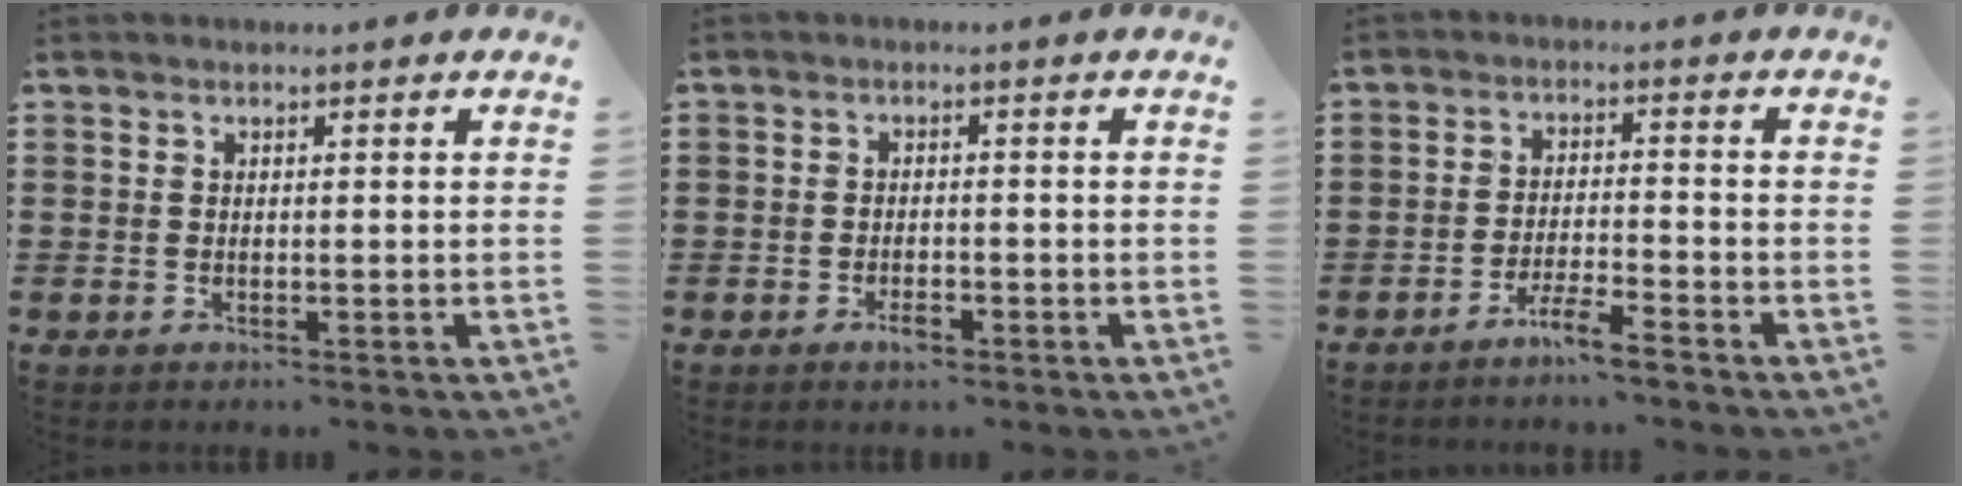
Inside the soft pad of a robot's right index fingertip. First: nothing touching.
{"total": 2.2, "force": [-1.3, 0.8, 1.5], "torque": [-0.030, 0.001, -0.025]}
{"total": 4.2, "force": [-3.6, -0.1, 2.1], "torque": [-0.049, -0.003, -0.071]}